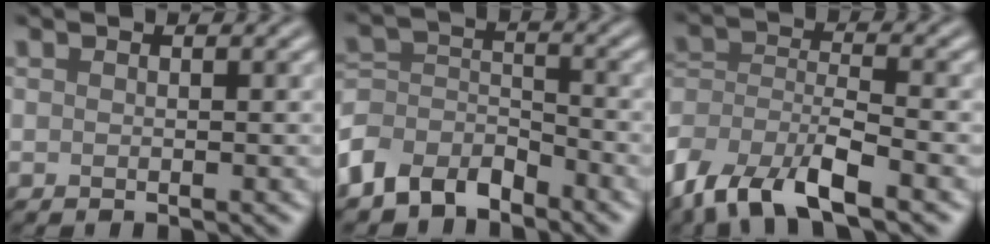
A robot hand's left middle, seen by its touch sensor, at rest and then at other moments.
{"total": 5.6, "force": [-4.3, 3.1, 1.9], "torque": [-0.034, -0.001, -0.094]}
{"total": 8.6, "force": [-6.0, 3.3, 5.1], "torque": [-0.097, -0.008, -0.125]}